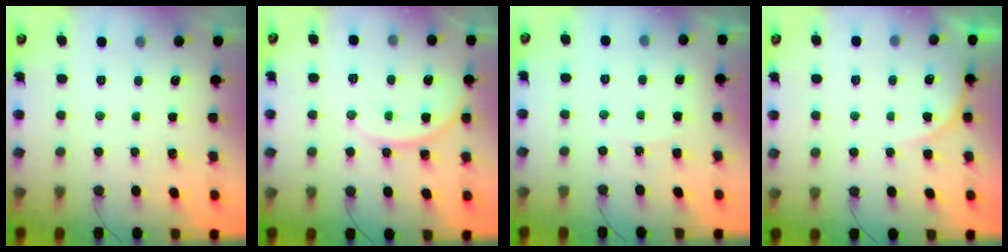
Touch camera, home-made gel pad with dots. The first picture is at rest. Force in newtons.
{"total": 10.6, "press": 10.5, "slide": 0.5}
{"total": 4.4, "press": 4.4, "slide": 0.4}
{"total": 6.3, "press": 6.3, "slide": 0.4}